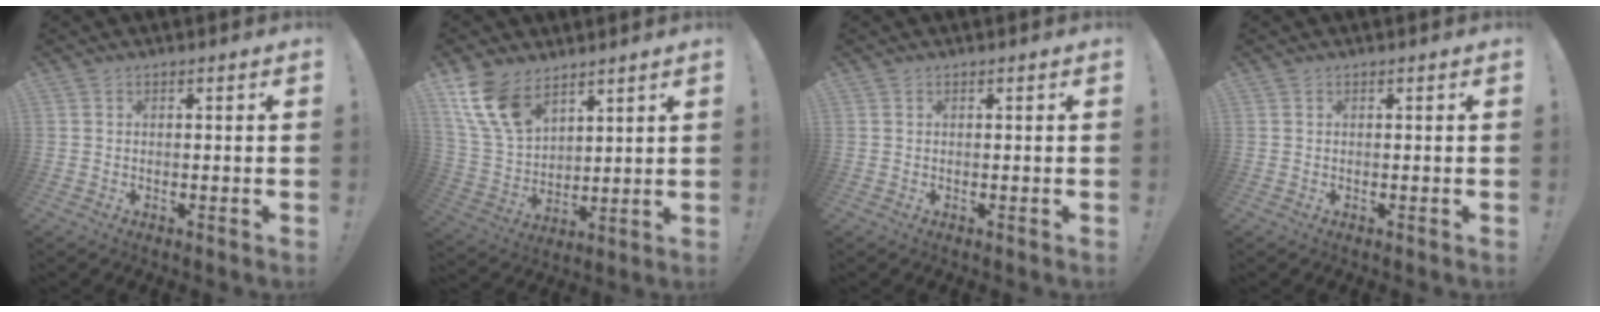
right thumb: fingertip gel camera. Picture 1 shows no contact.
{"total": 14.0, "force": [9.0, 8.1, 7.2], "torque": [-0.150, -0.046, 0.176]}
{"total": 0.0}
{"total": 0.0}